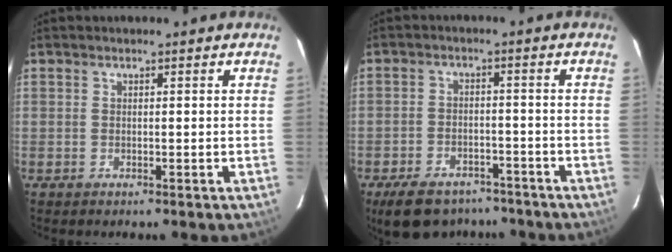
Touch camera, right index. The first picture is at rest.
{"total": 12.6, "force": [-9.5, 6.5, 5.1], "torque": [-0.123, 0.008, -0.131]}